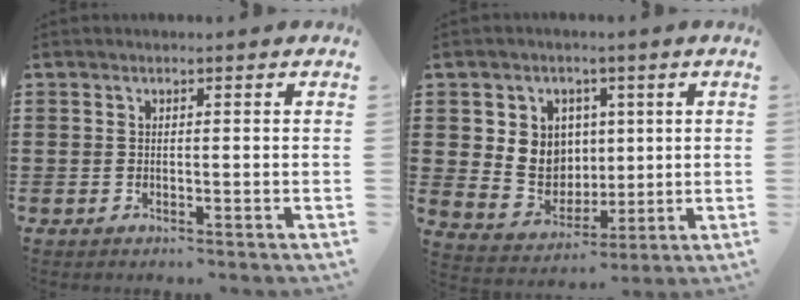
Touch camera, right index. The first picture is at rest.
{"total": 7.1, "force": [1.9, 6.6, 1.7], "torque": [-0.050, 0.001, 0.036]}